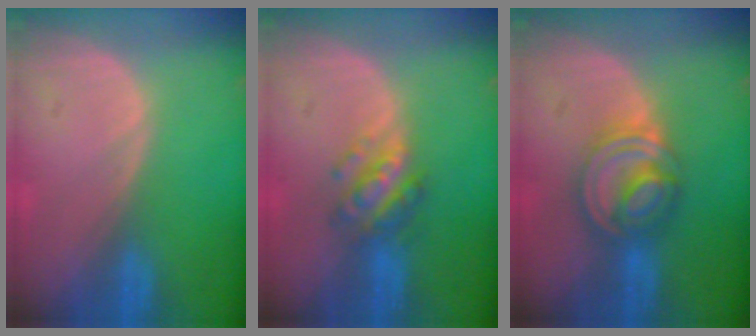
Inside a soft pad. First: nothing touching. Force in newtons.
{"total": 5.6, "press": 5.0, "slide": 2.5}
{"total": 7.6, "press": 6.6, "slide": 3.8}